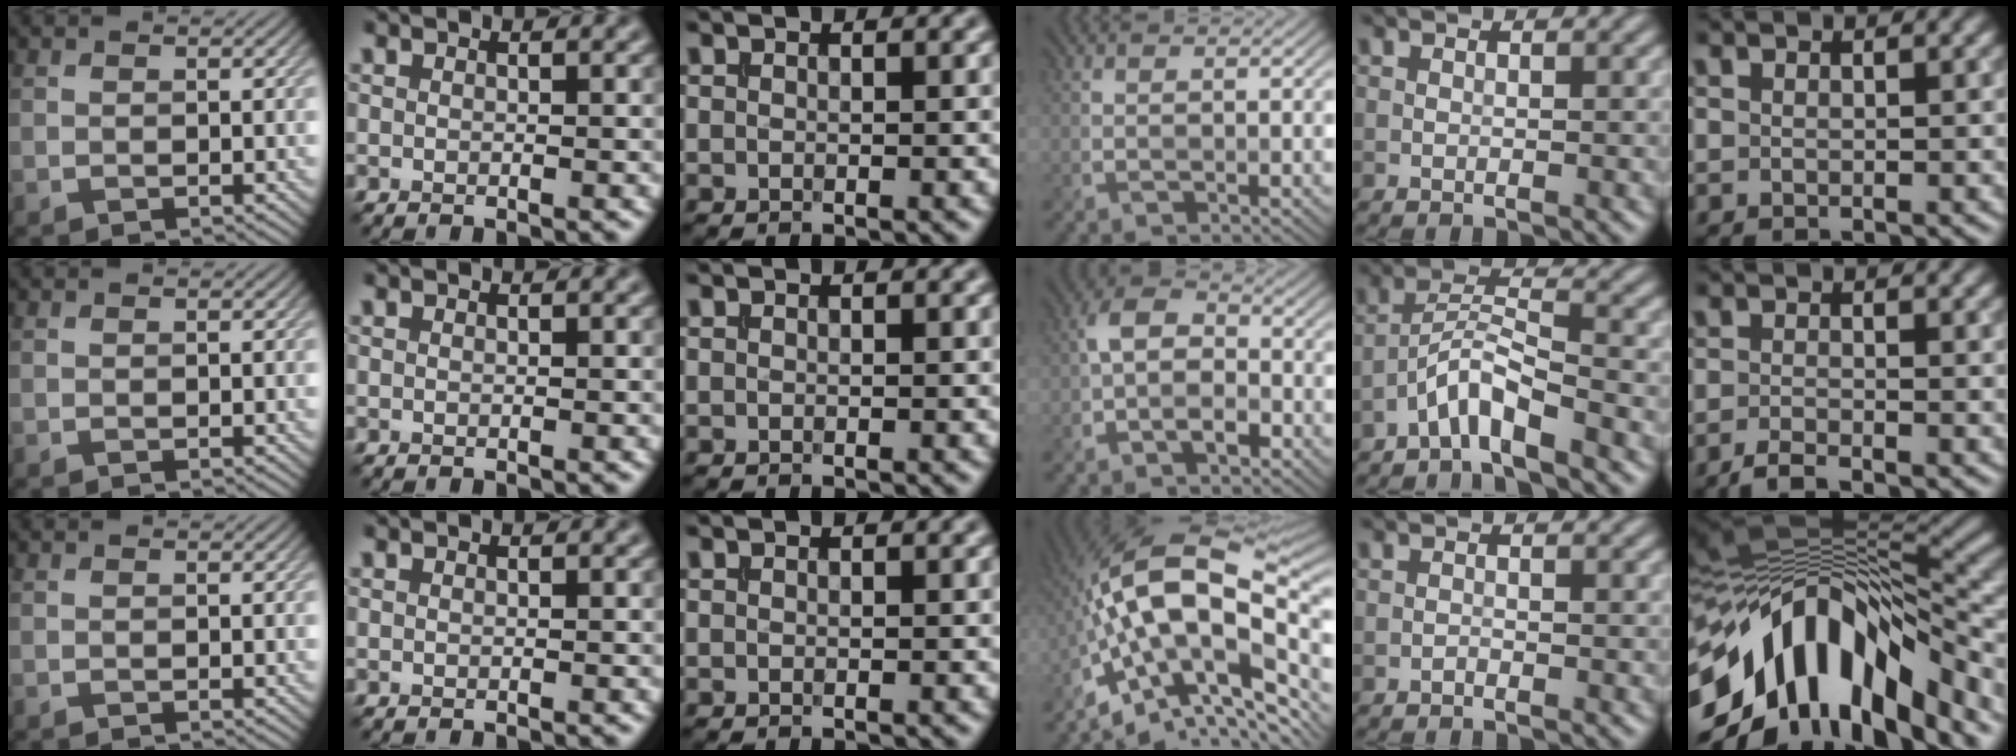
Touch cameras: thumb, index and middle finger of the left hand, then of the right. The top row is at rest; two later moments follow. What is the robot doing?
{"motion": "insert", "object": "file holder"}